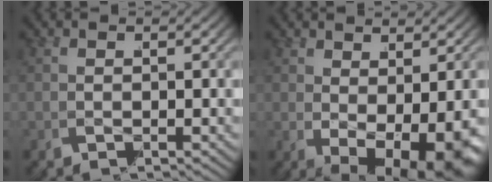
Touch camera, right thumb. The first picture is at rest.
{"total": 9.5, "force": [-3.0, 5.8, 6.9], "torque": [-0.109, -0.036, -0.035]}